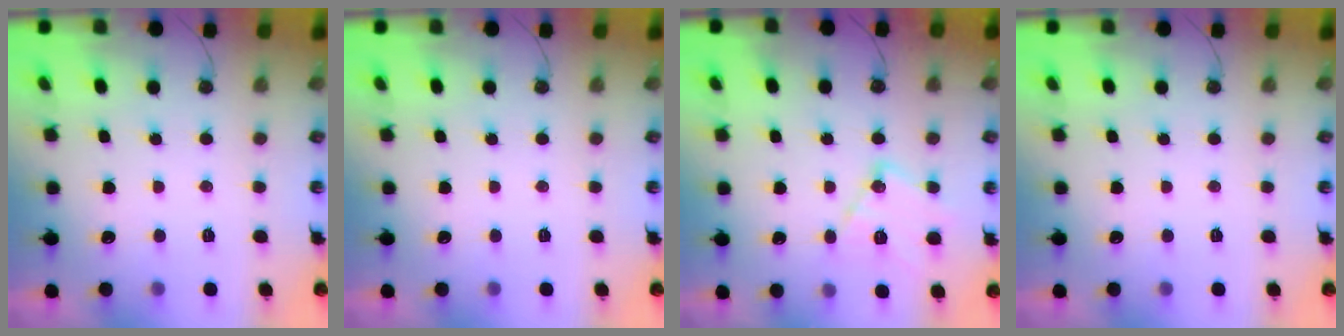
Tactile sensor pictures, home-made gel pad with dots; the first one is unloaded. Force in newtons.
{"total": 0.0}
{"total": 12.8, "press": 12.7, "slide": 0.8}
{"total": 0.0}